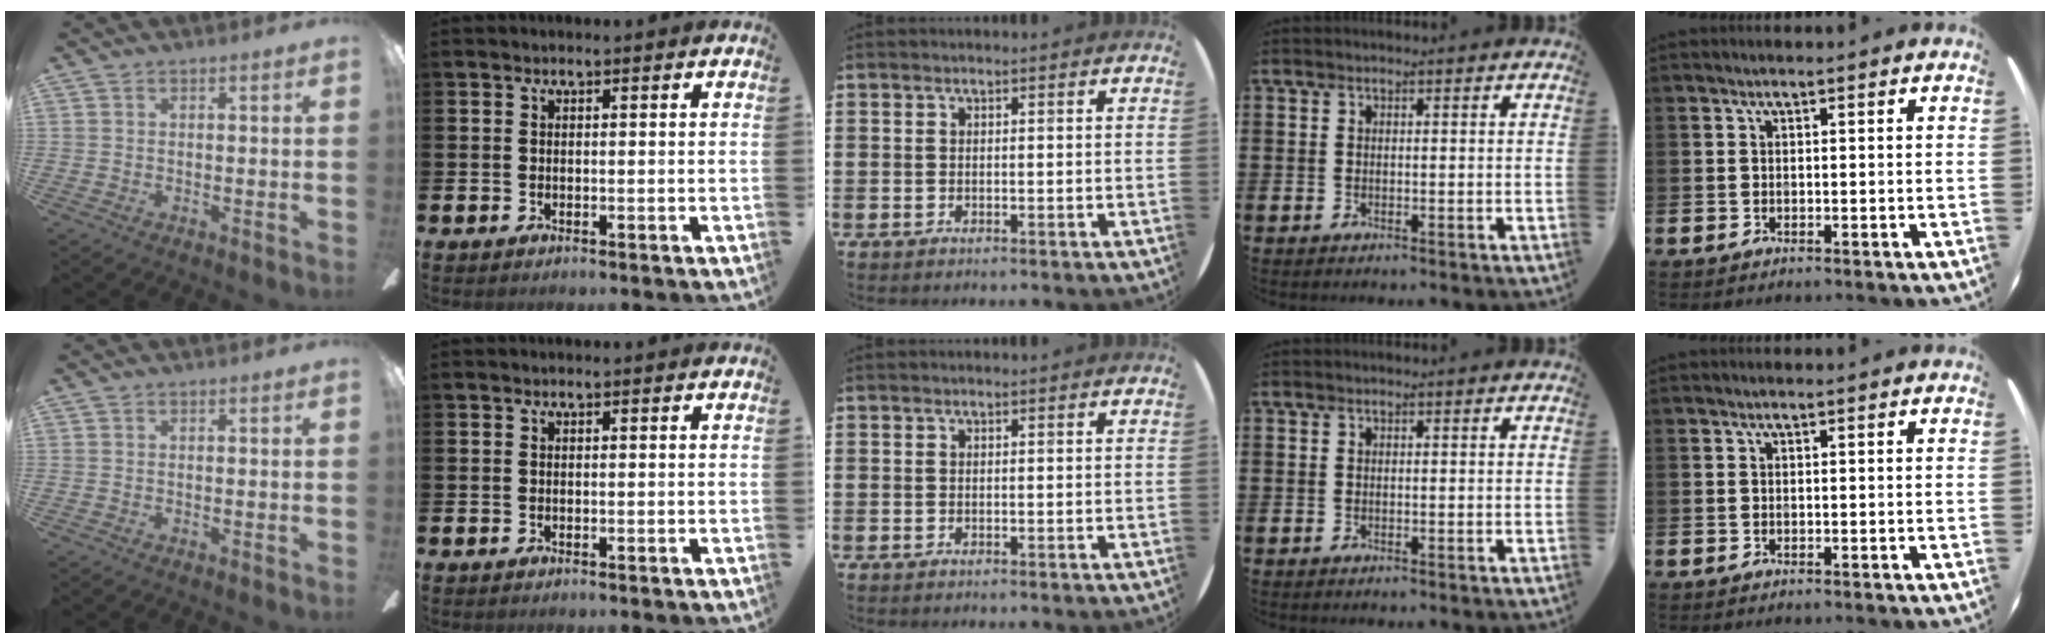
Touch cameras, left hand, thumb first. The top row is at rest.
{}